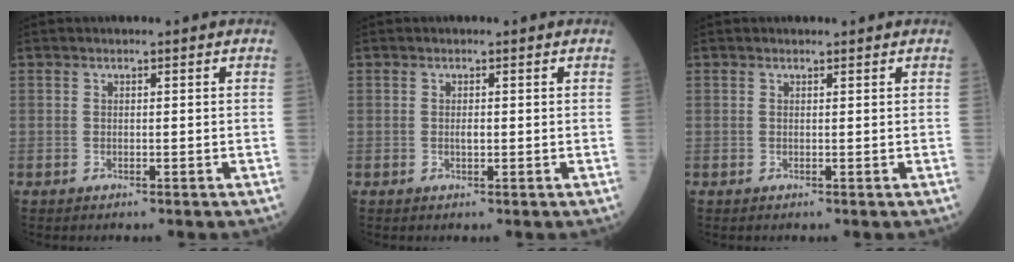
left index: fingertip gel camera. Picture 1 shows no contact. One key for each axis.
{"total": 0.5, "fx": 0.2, "fy": 0.2, "fz": 0.5, "tx": -0.015, "ty": -0.001, "tz": 0.002}
{"total": 0.7, "fx": 0.7, "fy": 0.0, "fz": 0.0, "tx": -0.010, "ty": -0.001, "tz": 0.010}